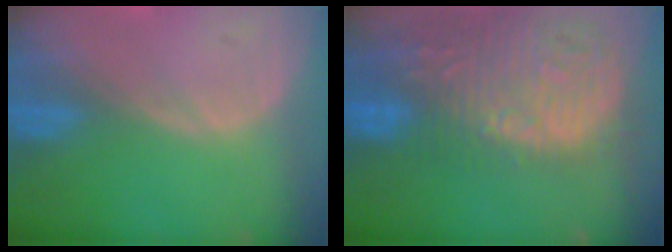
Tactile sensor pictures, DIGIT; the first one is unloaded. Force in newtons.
{"total": 15.8, "press": 12.9, "slide": 9.1}